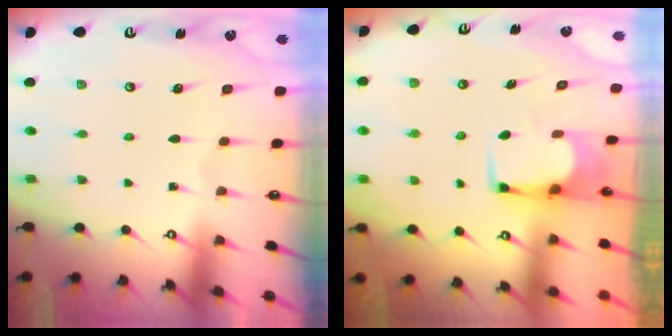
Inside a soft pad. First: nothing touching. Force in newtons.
{"total": 2.1, "press": 2.1, "slide": 0.1}